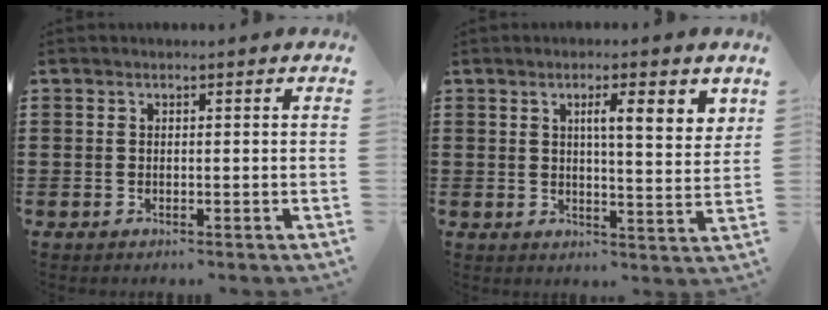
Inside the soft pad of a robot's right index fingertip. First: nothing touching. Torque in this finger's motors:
{"motor_torque": [0.09, 0.38, 0.31, 0.07]}